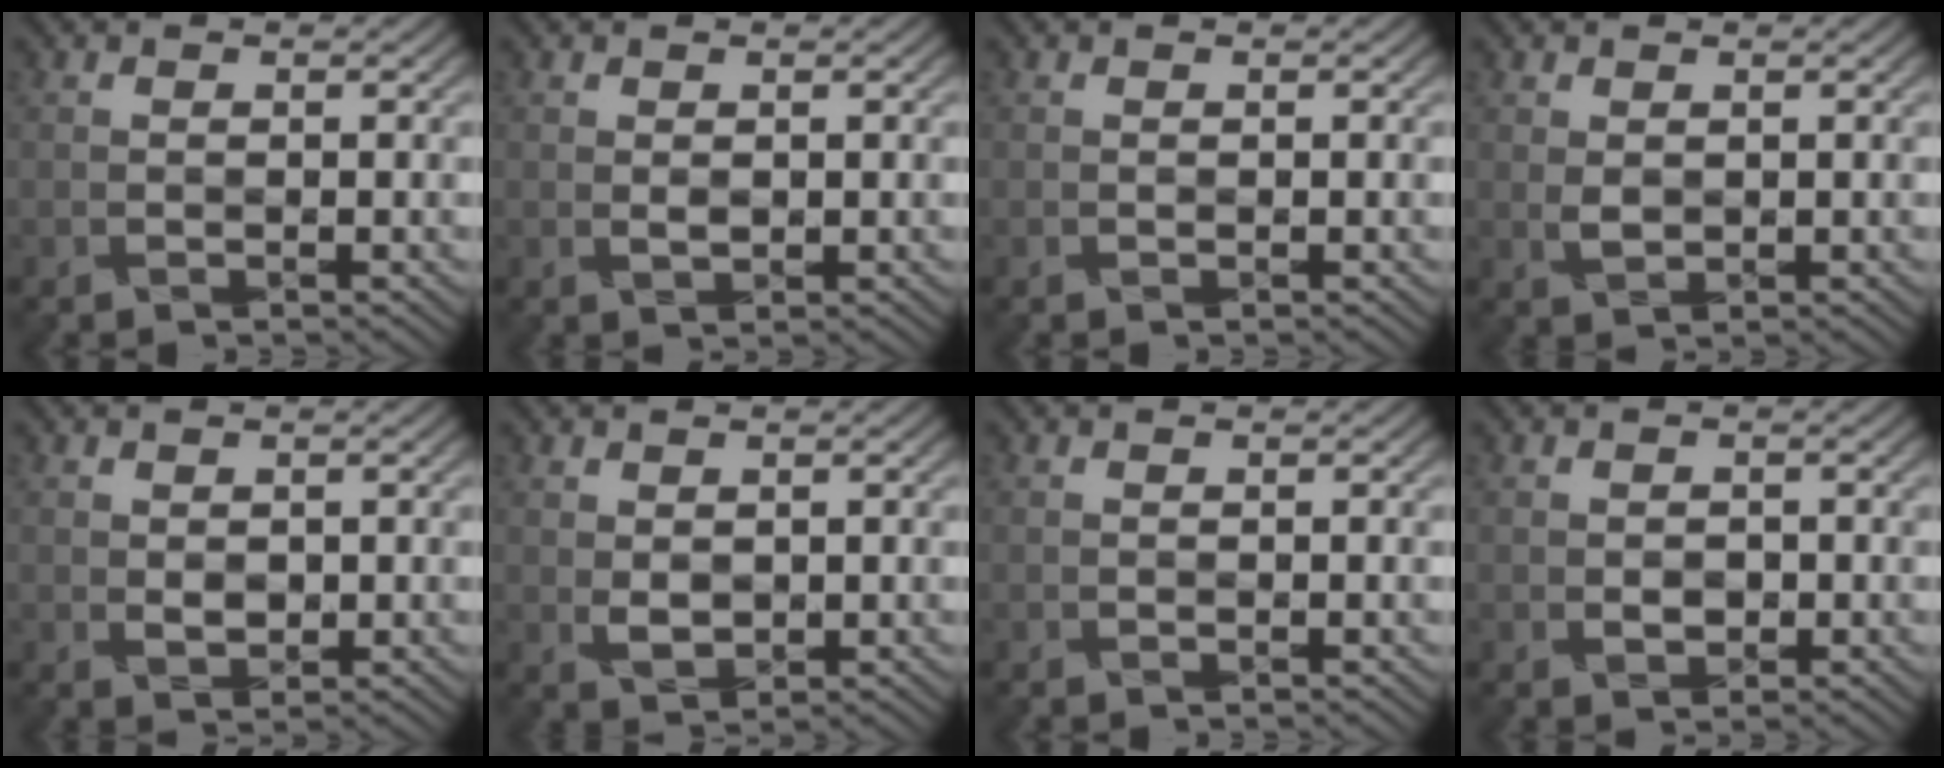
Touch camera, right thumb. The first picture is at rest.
{"total": 0.6, "force": [0.4, 0.3, 0.3], "torque": [-0.006, 0.000, 0.011]}
{"total": 0.0}
{"total": 1.0, "force": [0.6, 0.6, 0.5], "torque": [-0.015, -0.003, 0.019]}
{"total": 1.1, "force": [0.6, 0.9, 0.4], "torque": [-0.008, -0.005, 0.018]}
{"total": 1.5, "force": [0.8, 1.1, 0.7], "torque": [-0.016, -0.006, 0.024]}
{"total": 0.0}
{"total": 0.9, "force": [-0.2, 0.8, 0.3], "torque": [0.000, -0.004, 0.003]}